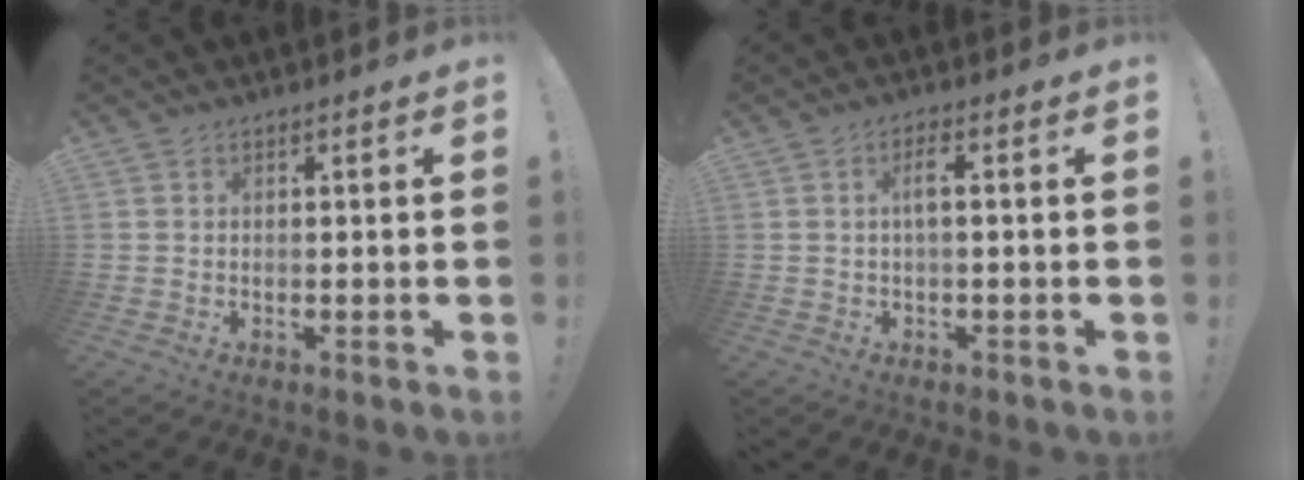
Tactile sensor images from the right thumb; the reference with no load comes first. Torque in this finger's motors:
{"motor_torque": [-0.13, -0.03, 0.06, 0.15, 0.01]}